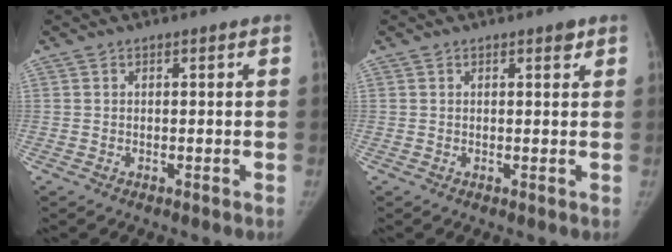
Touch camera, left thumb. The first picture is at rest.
{"total": 1.2, "force": [0.8, 0.5, 0.7], "torque": [-0.004, -0.003, 0.010]}